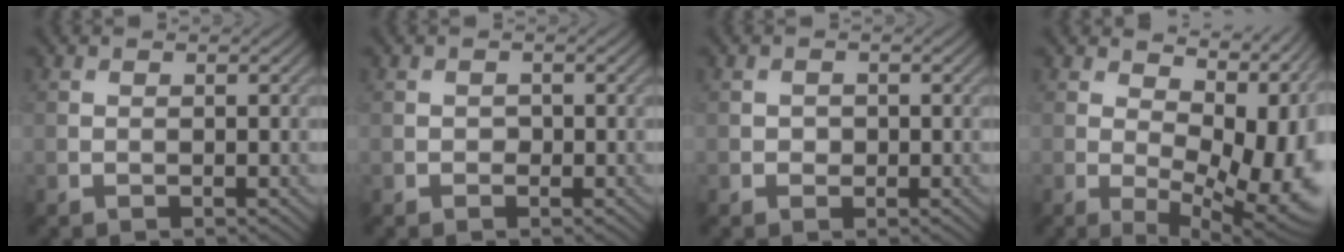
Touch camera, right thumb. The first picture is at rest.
{"total": 0.7, "force": [-0.2, 0.7, 0.2], "torque": [0.000, -0.005, -0.006]}
{"total": 0.9, "force": [-0.1, 0.9, 0.3], "torque": [-0.003, -0.006, -0.005]}
{"total": 15.8, "force": [1.9, 8.9, 12.9], "torque": [-0.155, -0.007, 0.068]}